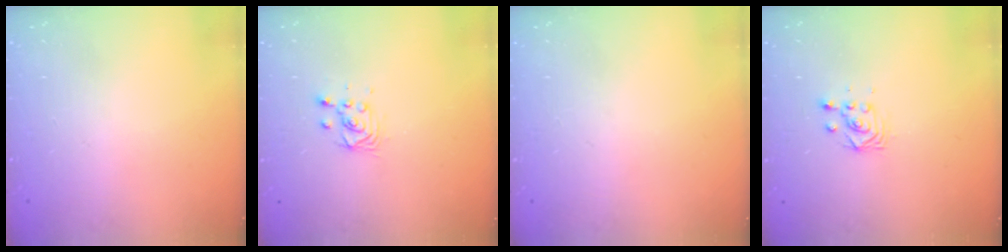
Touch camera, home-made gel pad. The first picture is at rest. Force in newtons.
{"total": 3.3, "press": 3.3, "slide": 0.4}
{"total": 0.0}
{"total": 2.9, "press": 2.9, "slide": 0.1}